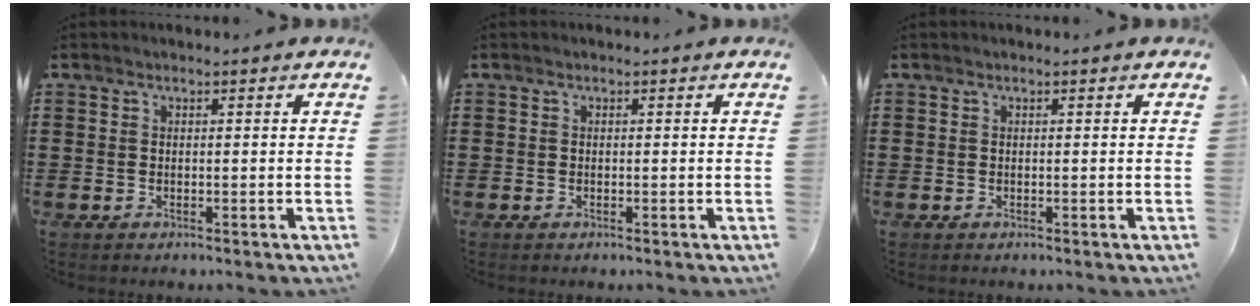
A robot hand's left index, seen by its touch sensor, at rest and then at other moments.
{"total": 0.0}
{"total": 0.0}